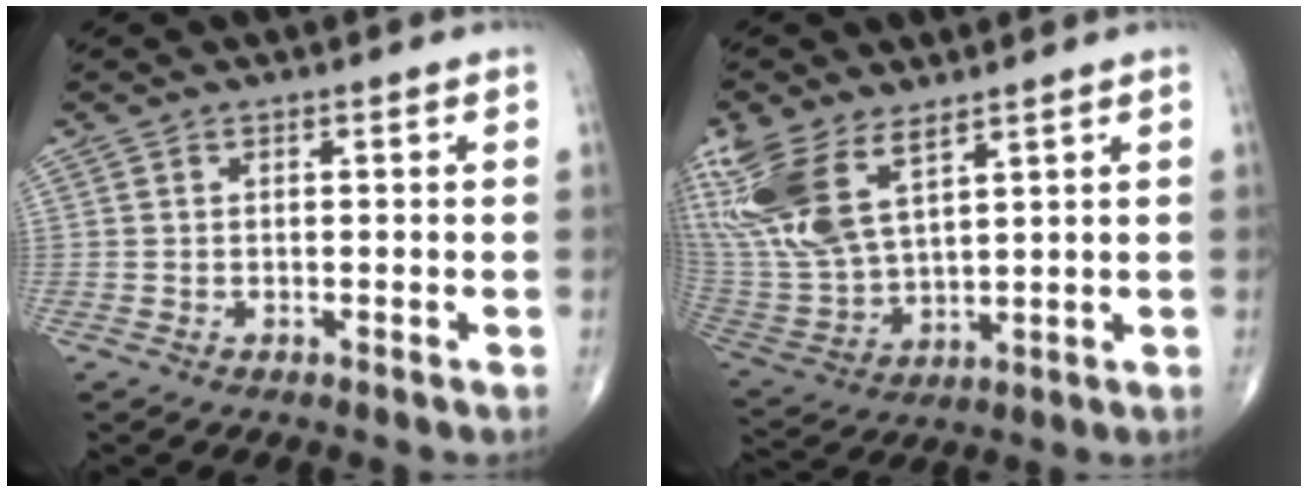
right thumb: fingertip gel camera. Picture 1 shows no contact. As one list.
[{"total": 17.0, "force": [9.3, 7.9, 11.8], "torque": [-0.266, -0.029, 0.201]}]